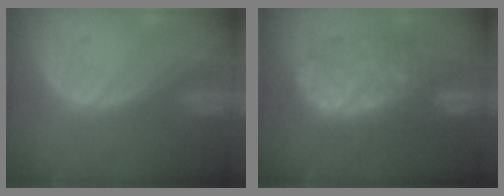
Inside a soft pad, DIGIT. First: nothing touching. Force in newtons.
{"total": 11.0, "press": 10.9, "slide": 1.3}